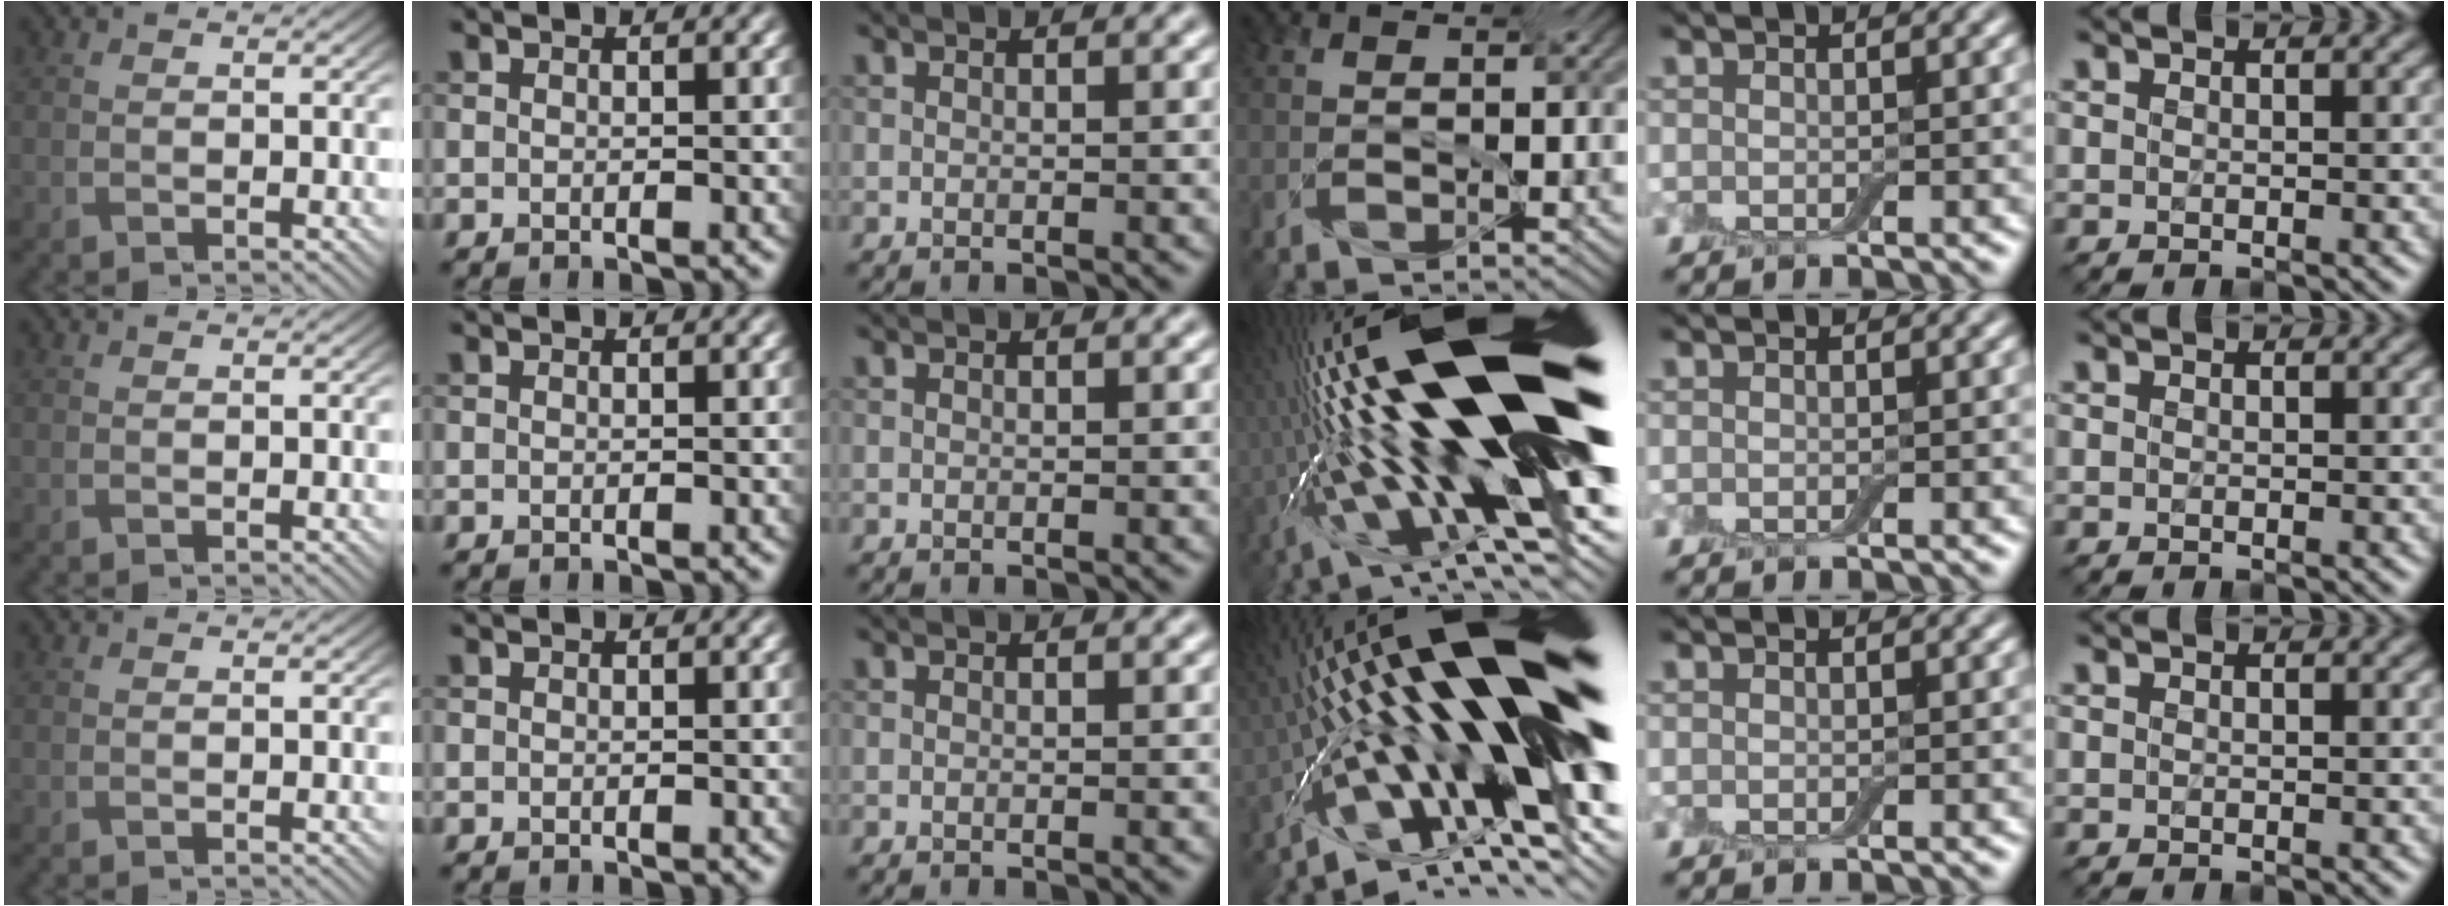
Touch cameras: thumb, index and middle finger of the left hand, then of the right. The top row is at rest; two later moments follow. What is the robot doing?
{"motion": "screw", "object": "jar lid"}